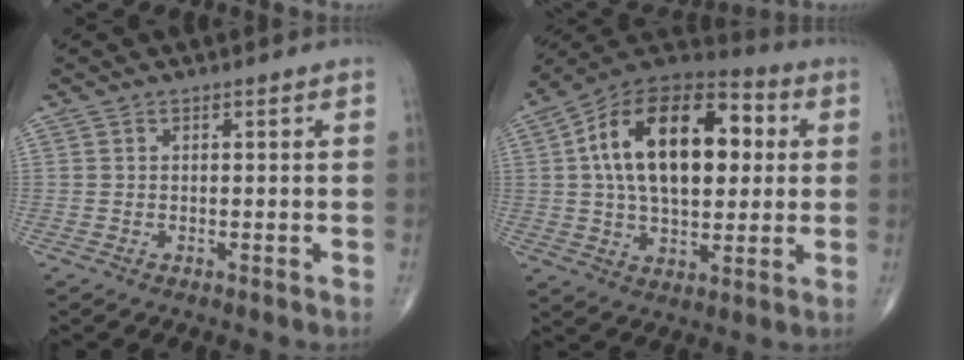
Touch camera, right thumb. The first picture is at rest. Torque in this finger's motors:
{"motor_torque": [-0.72, 1.80, 1.72, 1.05, 0.19]}